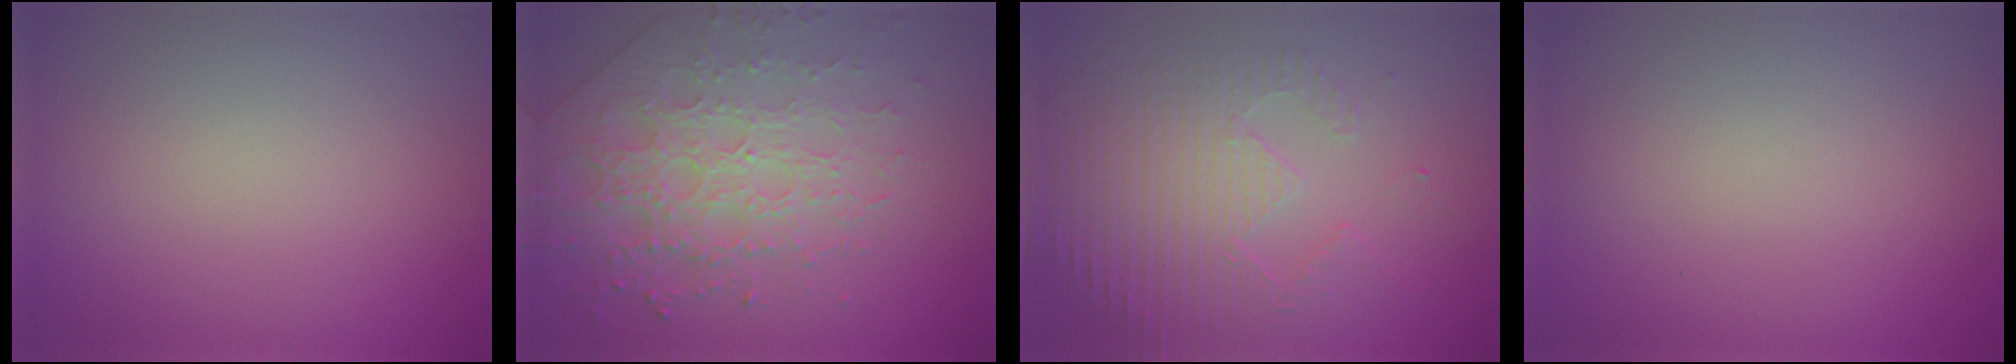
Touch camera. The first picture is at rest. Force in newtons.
{"total": 5.2, "press": 4.7, "slide": 2.1}
{"total": 5.2, "press": 3.6, "slide": 3.7}
{"total": 0.0}